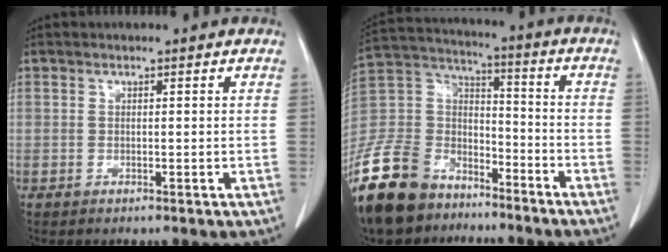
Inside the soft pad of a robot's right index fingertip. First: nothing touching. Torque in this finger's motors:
{"motor_torque": [0.42, -1.03, -0.72, -0.21]}